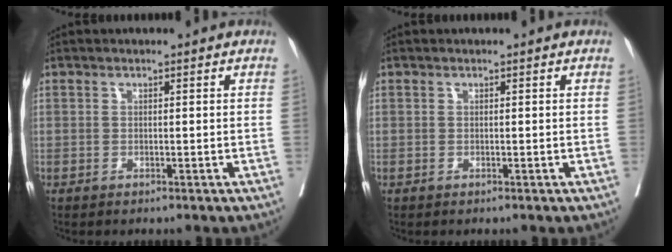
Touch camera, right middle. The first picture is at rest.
{"total": 0.0}